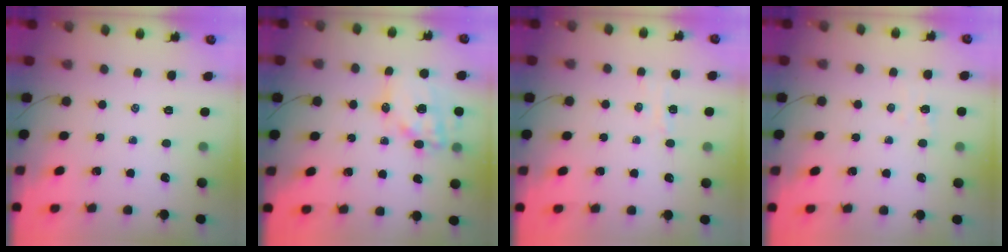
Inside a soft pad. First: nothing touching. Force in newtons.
{"total": 15.9, "press": 15.5, "slide": 3.9}
{"total": 3.1, "press": 3.0, "slide": 0.9}
{"total": 3.0, "press": 2.9, "slide": 0.9}